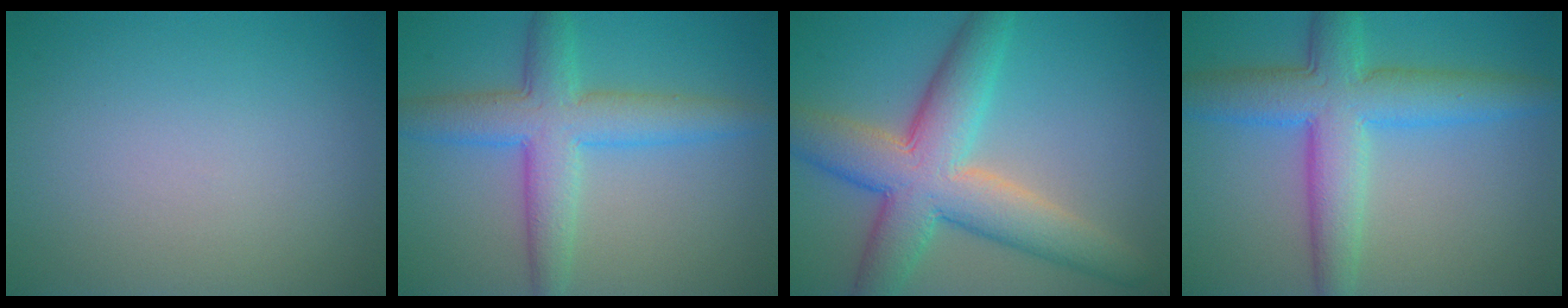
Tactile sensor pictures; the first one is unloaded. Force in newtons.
{"total": 6.1, "press": 6.1, "slide": 0.1}
{"total": 9.2, "press": 9.2, "slide": 0.8}
{"total": 7.5, "press": 7.5, "slide": 0.1}